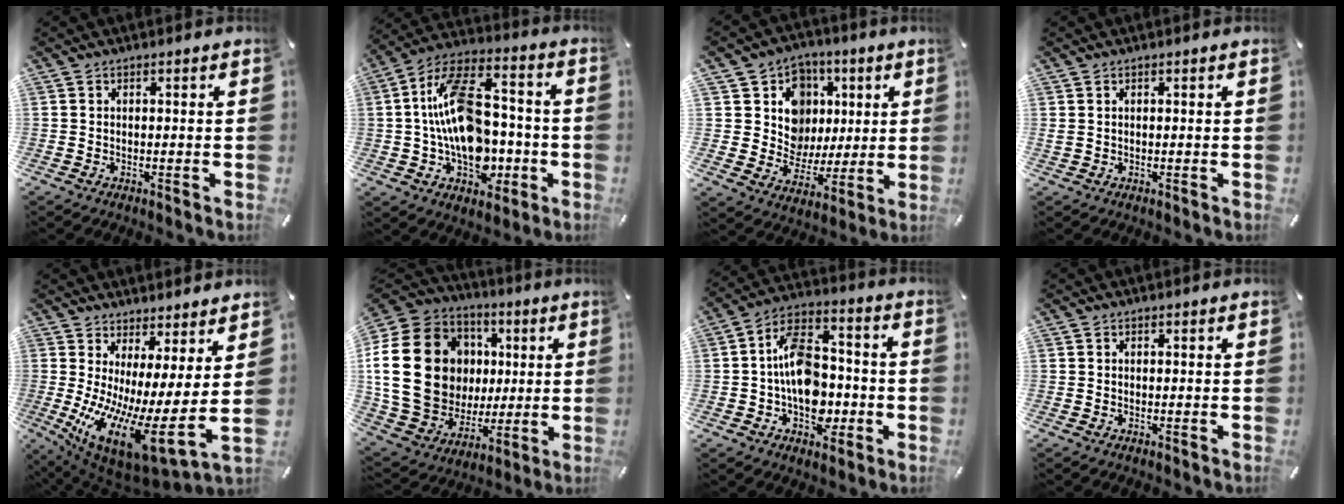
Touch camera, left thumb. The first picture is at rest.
{"total": 18.7, "force": [-1.5, 12.3, 14.1], "torque": [-0.281, 0.019, -0.029]}
{"total": 13.4, "force": [3.0, 12.5, 3.7], "torque": [-0.042, -0.026, 0.063]}
{"total": 0.6, "force": [0.3, 0.4, 0.3], "torque": [-0.005, 0.002, 0.005]}
{"total": 14.2, "force": [-1.9, 2.4, 13.9], "torque": [-0.253, -0.048, -0.026]}
{"total": 26.1, "force": [4.1, 21.0, 15.0], "torque": [-0.307, -0.005, 0.102]}
{"total": 14.5, "force": [-2.3, 10.1, 10.1], "torque": [-0.177, 0.018, -0.037]}
{"total": 0.0}